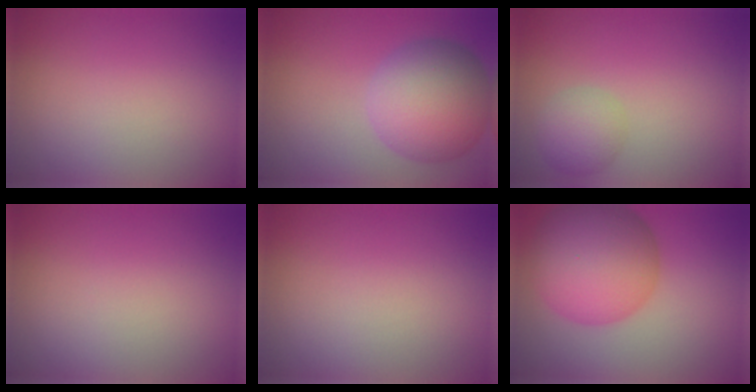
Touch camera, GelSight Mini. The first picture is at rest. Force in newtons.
{"total": 8.8, "press": 8.8, "slide": 0.3}
{"total": 2.6, "press": 2.6, "slide": 0.1}
{"total": 0.0}
{"total": 0.0}
{"total": 10.0, "press": 10.0, "slide": 0.4}